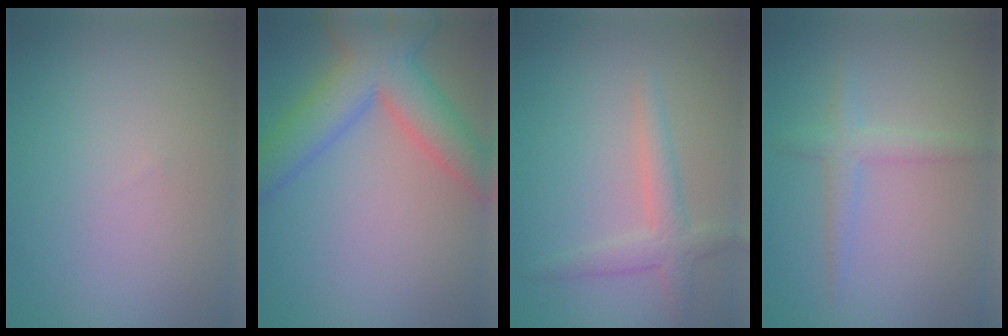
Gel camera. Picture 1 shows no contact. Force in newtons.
{"total": 7.7, "press": 7.7, "slide": 0.3}
{"total": 2.7, "press": 2.7, "slide": 0.1}
{"total": 2.2, "press": 2.2, "slide": 0.0}